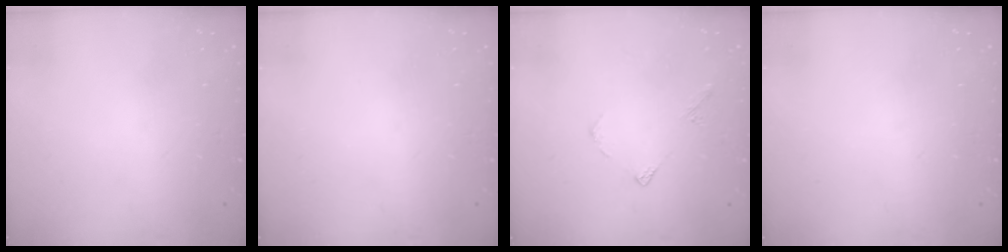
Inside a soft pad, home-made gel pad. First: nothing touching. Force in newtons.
{"total": 0.0}
{"total": 4.3, "press": 4.3, "slide": 0.4}
{"total": 0.0}